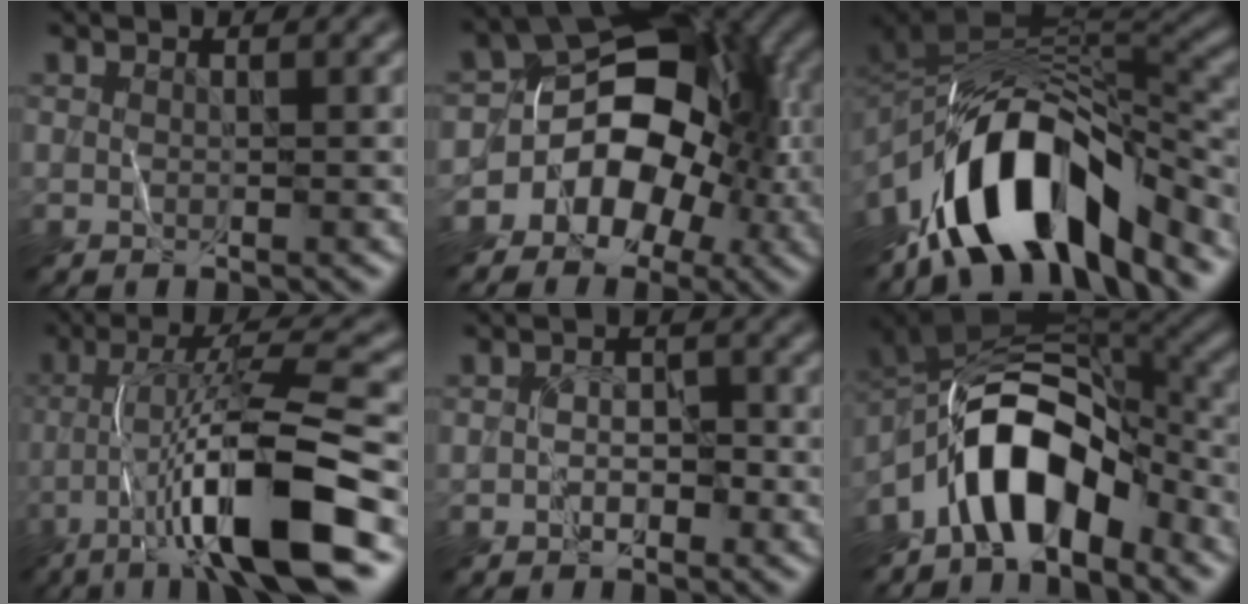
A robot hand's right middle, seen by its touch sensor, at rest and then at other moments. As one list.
[{"total": 10.3, "force": [-2.7, 7.5, 6.6], "torque": [-0.070, 0.009, -0.058]}, {"total": 13.5, "force": [-7.3, 6.3, 9.5], "torque": [-0.149, 0.004, -0.130]}, {"total": 12.0, "force": [-5.1, 2.4, 10.6], "torque": [-0.177, 0.014, -0.087]}, {"total": 1.7, "force": [-1.0, 1.2, 0.8], "torque": [-0.008, 0.004, -0.017]}, {"total": 9.4, "force": [-4.8, 4.7, 6.6], "torque": [-0.103, 0.019, -0.091]}]